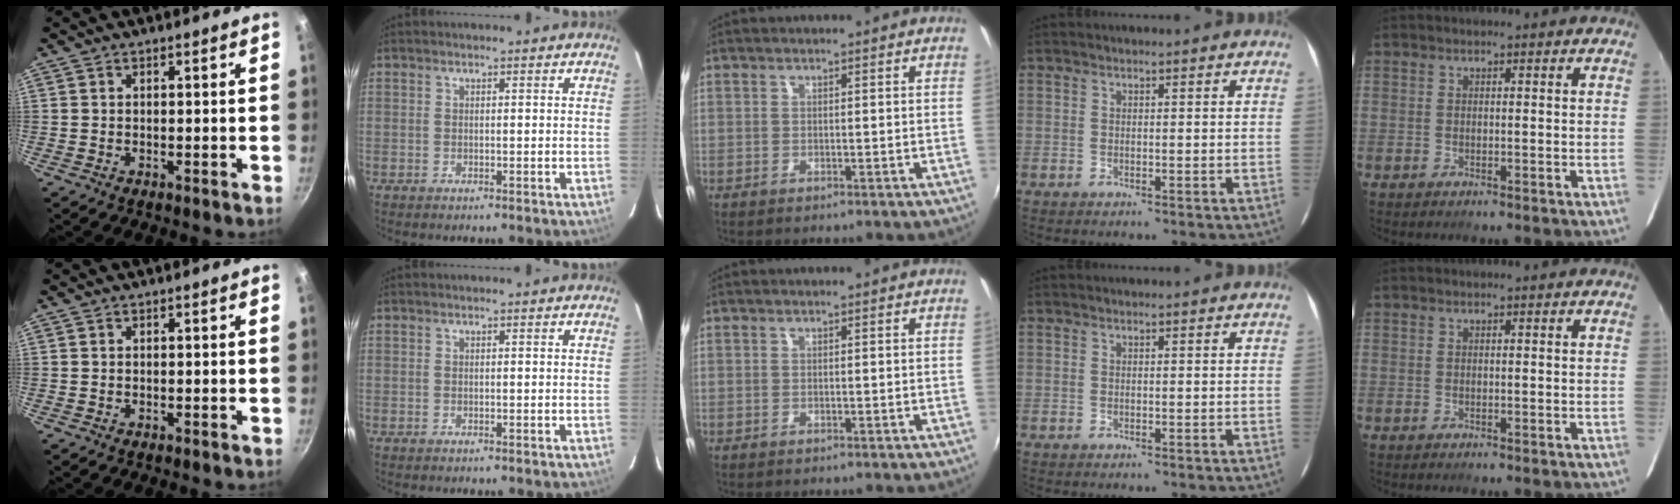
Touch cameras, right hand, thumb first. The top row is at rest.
{}